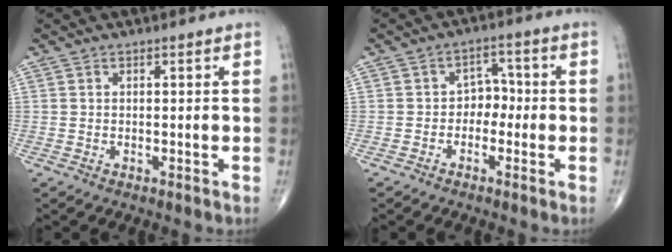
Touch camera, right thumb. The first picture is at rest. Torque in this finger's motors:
{"motor_torque": [0.10, 0.18, 0.01, -0.06, 0.00]}